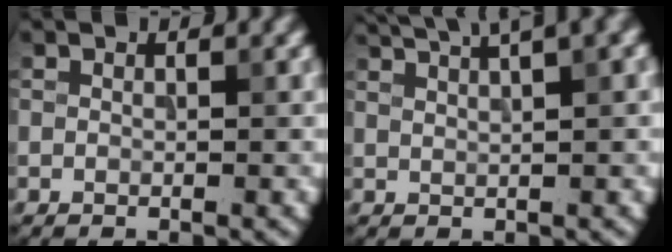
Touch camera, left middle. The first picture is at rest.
{"total": 6.0, "force": [4.4, 0.9, 4.0], "torque": [-0.055, 0.029, 0.057]}